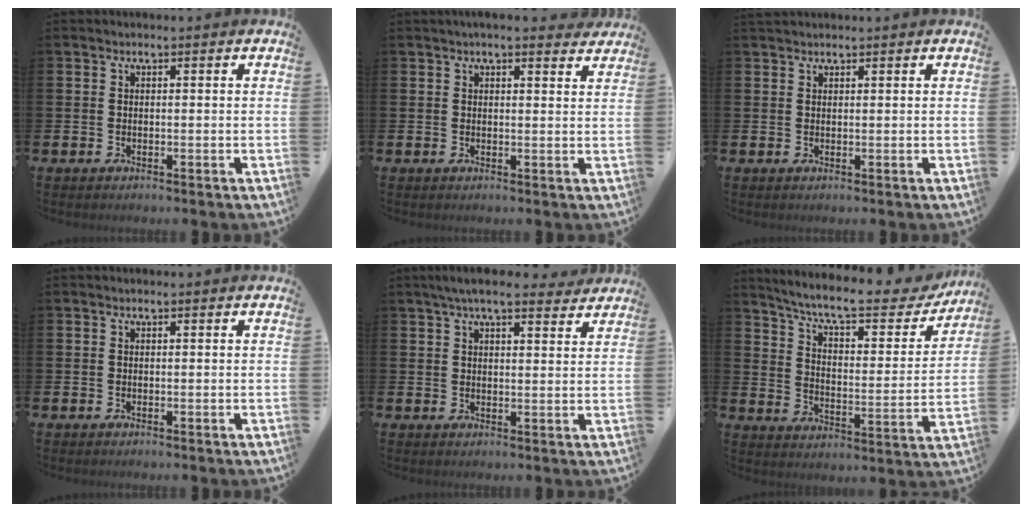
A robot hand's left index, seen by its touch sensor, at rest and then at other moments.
{"total": 2.7, "force": [2.7, 0.3, 0.6], "torque": [-0.009, -0.011, 0.046]}
{"total": 1.1, "force": [1.1, 0.3, 0.1], "torque": [0.006, 0.000, 0.018]}
{"total": 0.0}
{"total": 5.5, "force": [4.9, 1.0, 2.4], "torque": [-0.046, -0.015, 0.085]}
{"total": 9.2, "force": [8.0, 1.9, 4.1], "torque": [-0.101, -0.054, 0.132]}